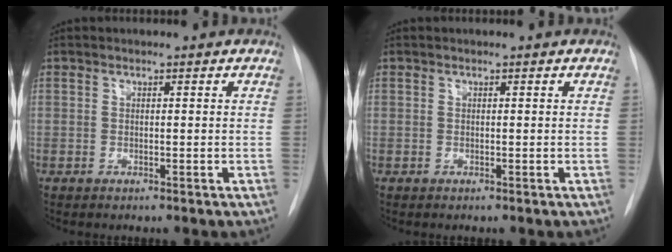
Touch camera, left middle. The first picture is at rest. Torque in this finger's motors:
{"motor_torque": [0.15, -0.12, -0.05, 0.00]}